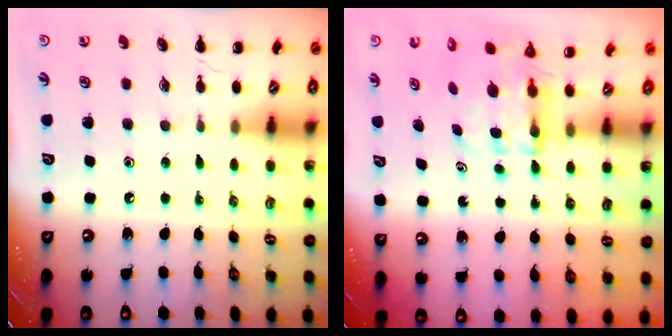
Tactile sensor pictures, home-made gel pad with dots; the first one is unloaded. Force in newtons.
{"total": 4.5, "press": 4.4, "slide": 0.6}